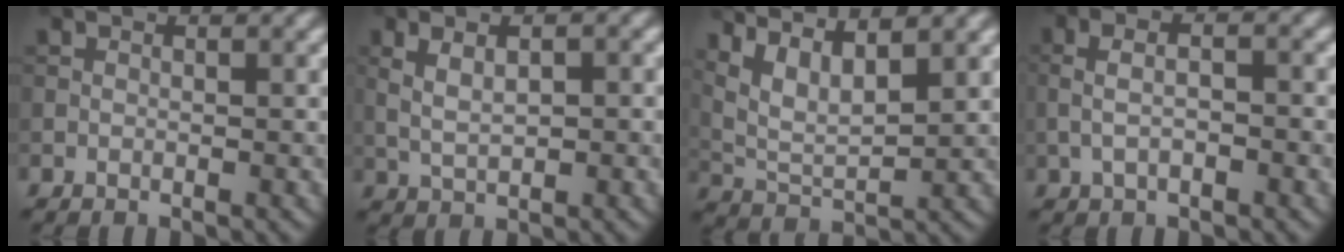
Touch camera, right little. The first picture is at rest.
{"total": 3.2, "force": [0.6, 1.1, 2.9], "torque": [-0.062, 0.001, 0.016]}
{"total": 5.6, "force": [3.6, 1.8, 4.0], "torque": [-0.082, 0.004, 0.069]}
{"total": 3.0, "force": [-0.3, 1.2, 2.7], "torque": [-0.061, 0.001, -0.006]}